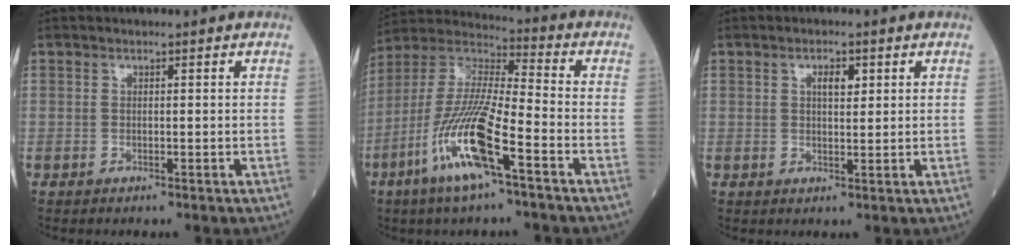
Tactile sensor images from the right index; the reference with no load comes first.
{"total": 14.9, "force": [-6.7, 1.7, 13.2], "torque": [-0.273, -0.014, -0.132]}
{"total": 2.7, "force": [1.1, 1.1, 2.2], "torque": [-0.037, 0.001, 0.018]}